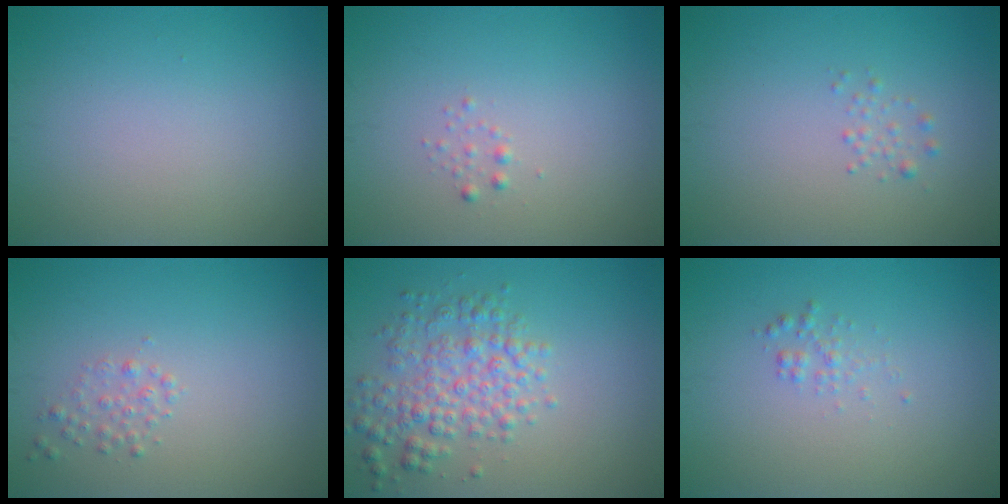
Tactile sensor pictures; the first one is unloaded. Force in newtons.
{"total": 0.6, "press": 0.6, "slide": 0.1}
{"total": 0.8, "press": 0.8, "slide": 0.0}
{"total": 1.1, "press": 1.1, "slide": 0.0}
{"total": 4.3, "press": 4.3, "slide": 0.1}
{"total": 1.0, "press": 1.0, "slide": 0.0}